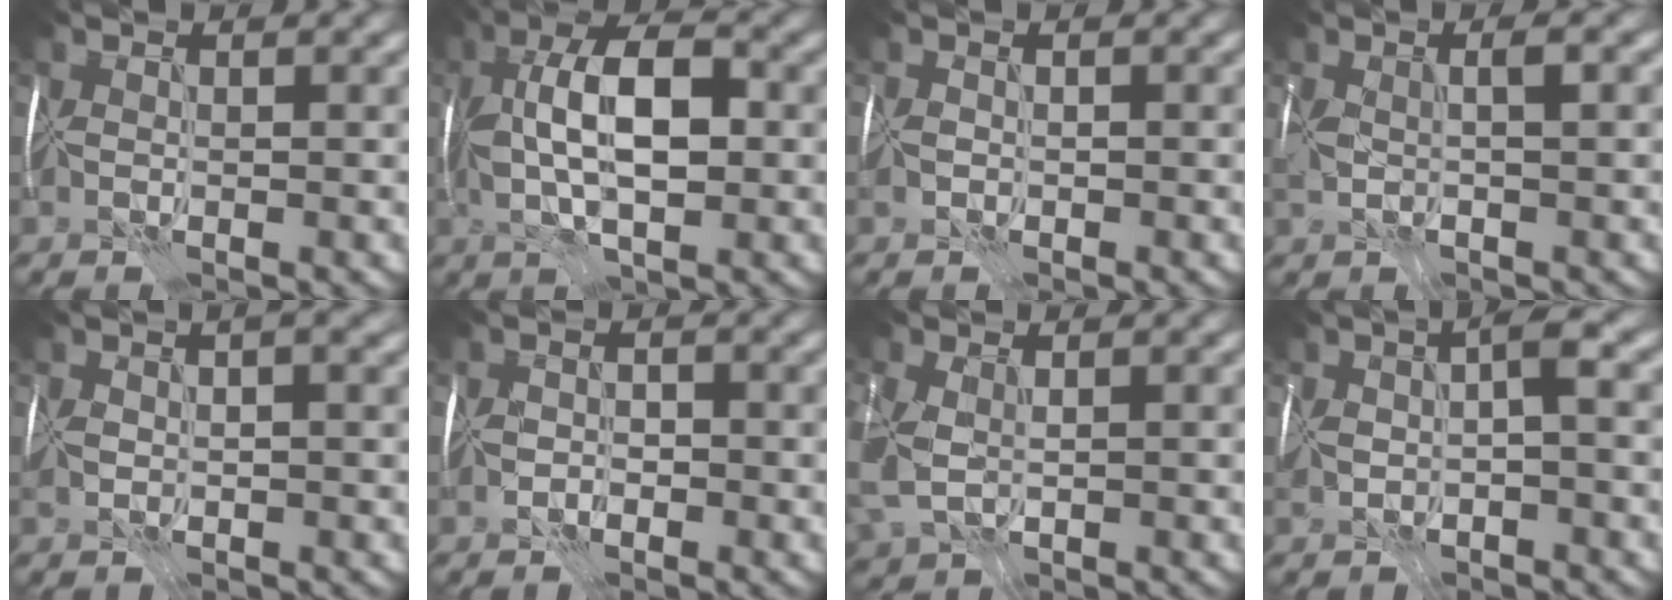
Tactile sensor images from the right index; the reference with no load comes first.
{"total": 8.1, "force": [0.5, 3.4, 7.3], "torque": [-0.126, 0.018, 0.000]}
{"total": 1.0, "force": [-0.6, 0.8, 0.3], "torque": [-0.008, -0.002, -0.016]}
{"total": 3.3, "force": [0.2, 1.1, 3.1], "torque": [-0.066, 0.006, 0.000]}
{"total": 3.2, "force": [0.7, 1.4, 2.8], "torque": [-0.047, 0.009, 0.012]}
{"total": 1.2, "force": [-0.8, 0.7, 0.6], "torque": [-0.009, 0.008, -0.018]}
{"total": 5.9, "force": [-1.1, 4.0, 4.2], "torque": [-0.106, -0.018, -0.016]}
{"total": 4.1, "force": [-0.6, 1.4, 3.7], "torque": [-0.073, 0.012, -0.020]}